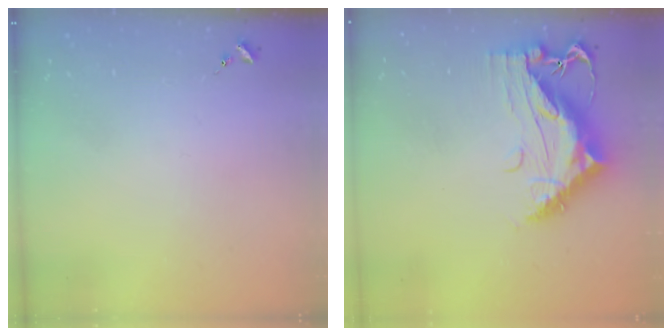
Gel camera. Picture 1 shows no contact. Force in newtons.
{"total": 13.7, "press": 13.6, "slide": 1.3}